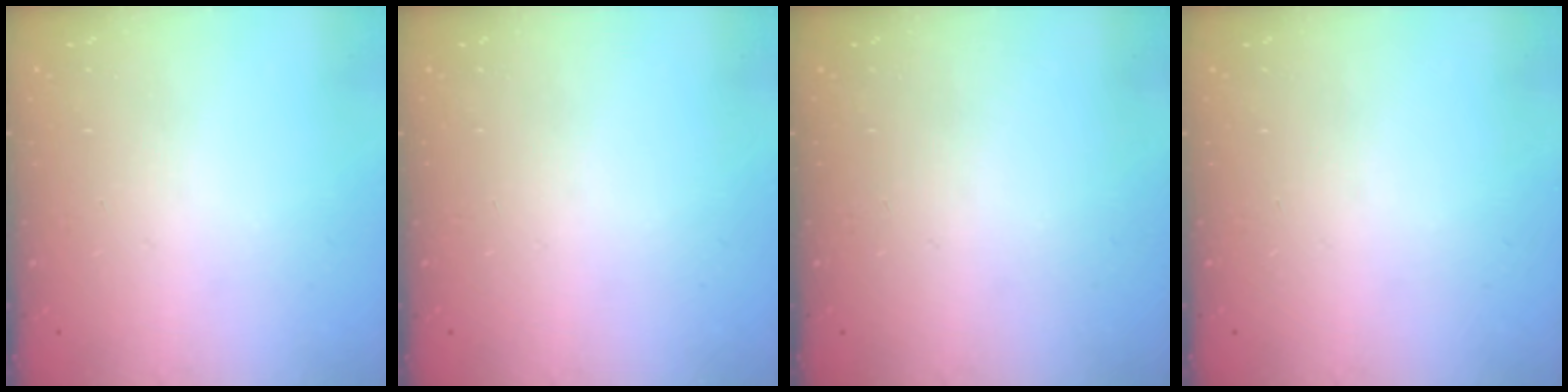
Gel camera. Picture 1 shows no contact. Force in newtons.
{"total": 0.0}
{"total": 0.0}
{"total": 0.0}